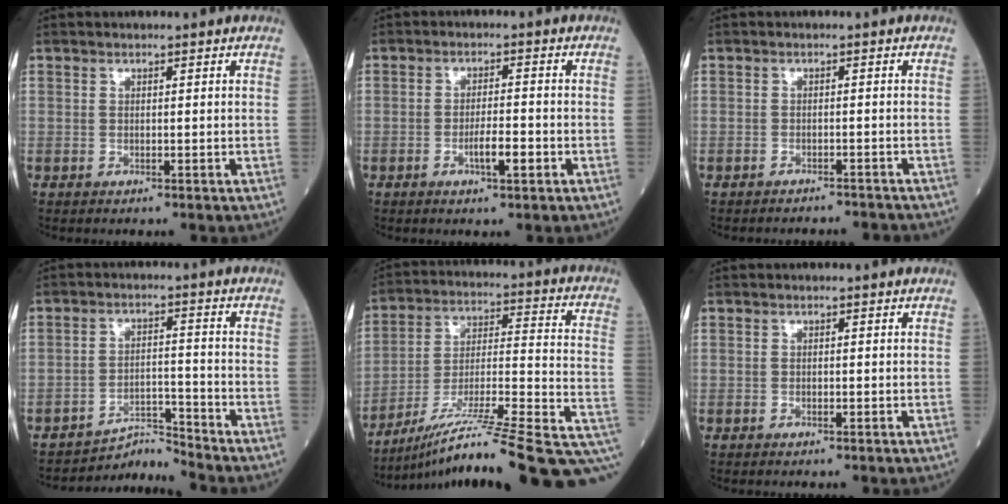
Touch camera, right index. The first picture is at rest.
{"total": 3.9, "force": [-1.5, 0.7, 3.5], "torque": [-0.060, 0.001, -0.026]}
{"total": 4.1, "force": [-4.1, 0.7, -0.5], "torque": [0.012, 0.001, -0.051]}
{"total": 4.9, "force": [-4.6, -0.9, -1.6], "torque": [0.025, 0.012, -0.073]}
{"total": 23.2, "force": [-15.1, 1.4, 17.5], "torque": [-0.205, 0.014, -0.247]}
{"total": 0.6, "force": [-0.2, 0.2, 0.5], "torque": [-0.012, -0.001, -0.004]}